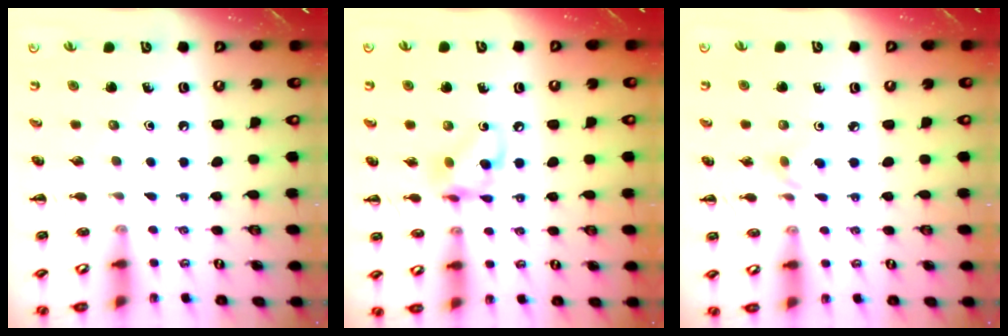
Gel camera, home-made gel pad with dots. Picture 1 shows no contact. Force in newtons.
{"total": 9.1, "press": 9.1, "slide": 0.9}
{"total": 4.0, "press": 3.7, "slide": 1.4}